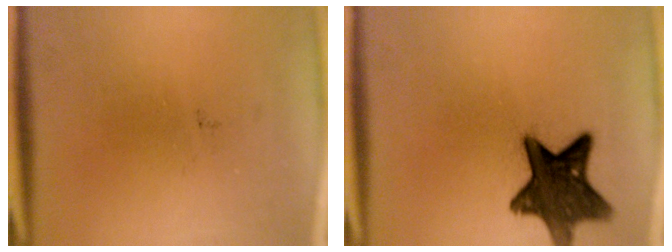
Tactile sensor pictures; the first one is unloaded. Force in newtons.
{"total": 12.7}